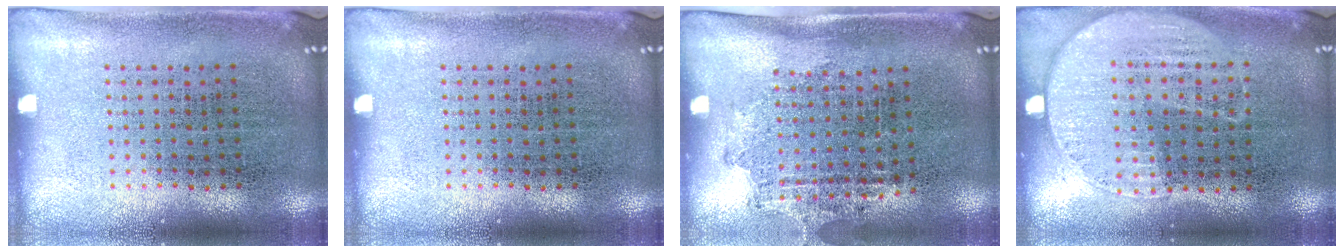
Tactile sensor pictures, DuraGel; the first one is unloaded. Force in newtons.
{"total": 0.0}
{"total": 1.3, "press": 1.0, "slide": 0.9}
{"total": 1.1, "press": 1.0, "slide": 0.5}